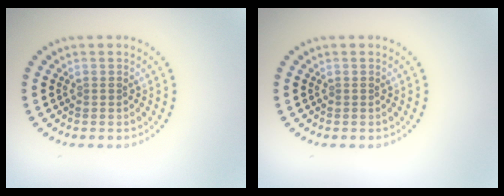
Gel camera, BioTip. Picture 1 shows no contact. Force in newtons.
{"total": 0.0}